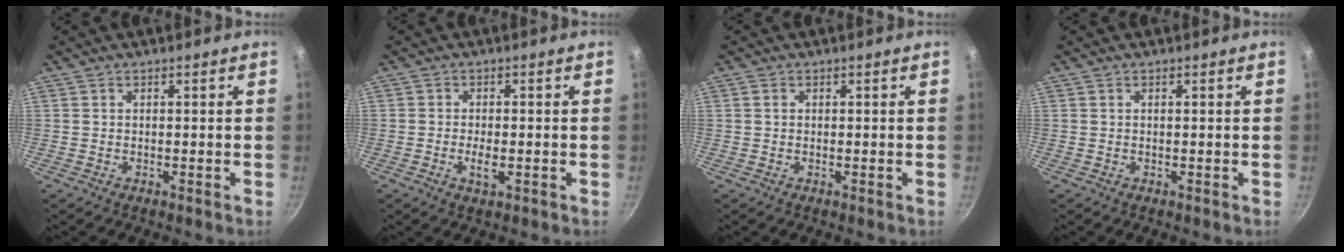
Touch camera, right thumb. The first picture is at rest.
{"total": 3.0, "force": [-0.8, 1.5, 2.5], "torque": [-0.047, 0.004, -0.015]}
{"total": 0.7, "force": [0.2, 0.6, 0.4], "torque": [-0.006, 0.002, 0.002]}
{"total": 0.0}